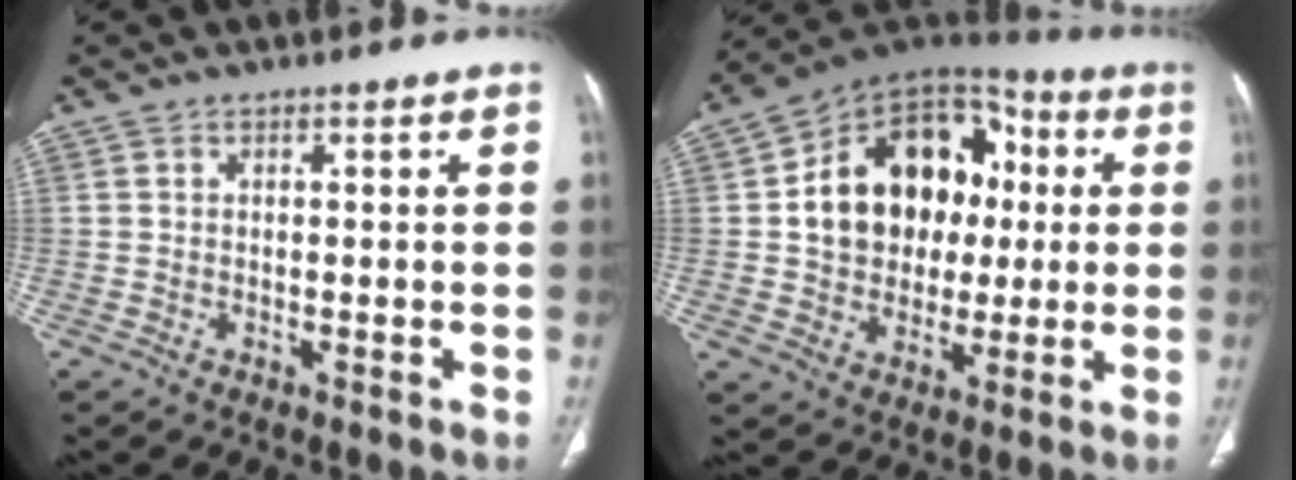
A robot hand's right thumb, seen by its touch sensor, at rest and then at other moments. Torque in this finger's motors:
{"motor_torque": [1.16, 3.82, 0.16, 0.10, 0.16]}